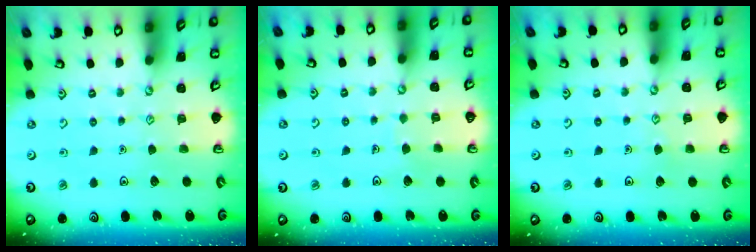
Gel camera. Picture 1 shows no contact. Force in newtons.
{"total": 2.2, "press": 2.2, "slide": 0.1}
{"total": 3.4, "press": 3.4, "slide": 0.3}